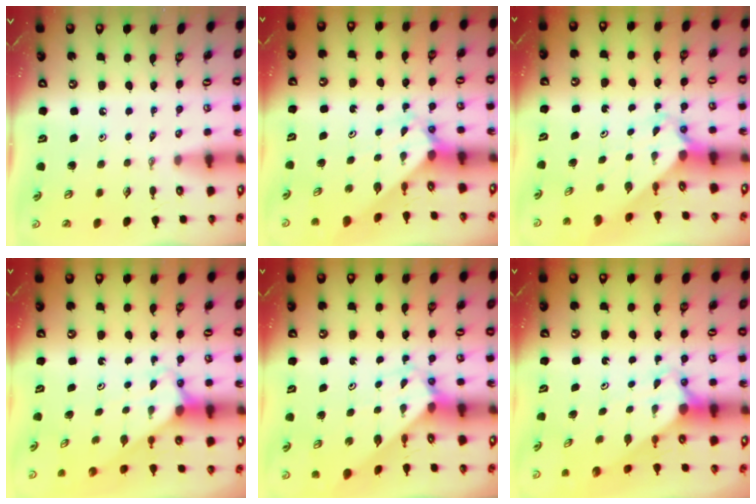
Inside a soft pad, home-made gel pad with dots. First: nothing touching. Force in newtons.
{"total": 2.3, "press": 2.3, "slide": 0.2}
{"total": 2.1, "press": 2.1, "slide": 0.1}
{"total": 2.8, "press": 2.8, "slide": 0.1}
{"total": 2.7, "press": 2.7, "slide": 0.2}
{"total": 2.8, "press": 2.8, "slide": 0.2}